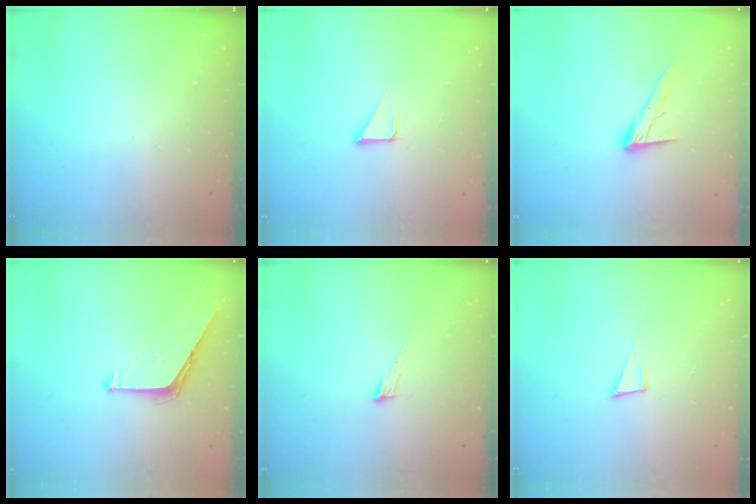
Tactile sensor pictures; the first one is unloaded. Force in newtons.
{"total": 2.1, "press": 2.1, "slide": 0.0}
{"total": 12.0, "press": 12.0, "slide": 1.0}
{"total": 6.5, "press": 6.4, "slide": 0.5}
{"total": 5.7, "press": 5.7, "slide": 0.3}
{"total": 5.1, "press": 3.8, "slide": 3.3}